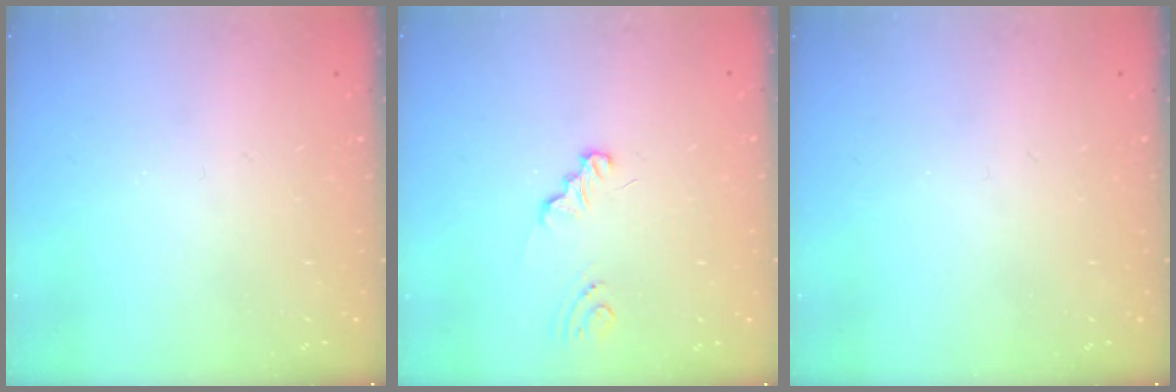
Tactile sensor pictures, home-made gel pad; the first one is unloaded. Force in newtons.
{"total": 1.3, "press": 1.3, "slide": 0.1}
{"total": 0.0}